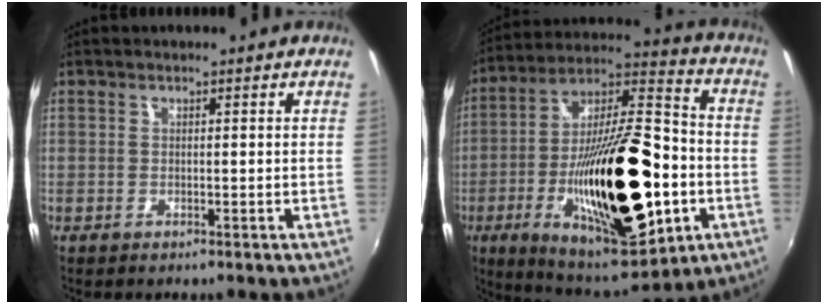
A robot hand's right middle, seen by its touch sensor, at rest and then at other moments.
{"total": 31.4, "force": [-8.2, 11.8, 27.9], "torque": [-0.498, -0.017, -0.116]}